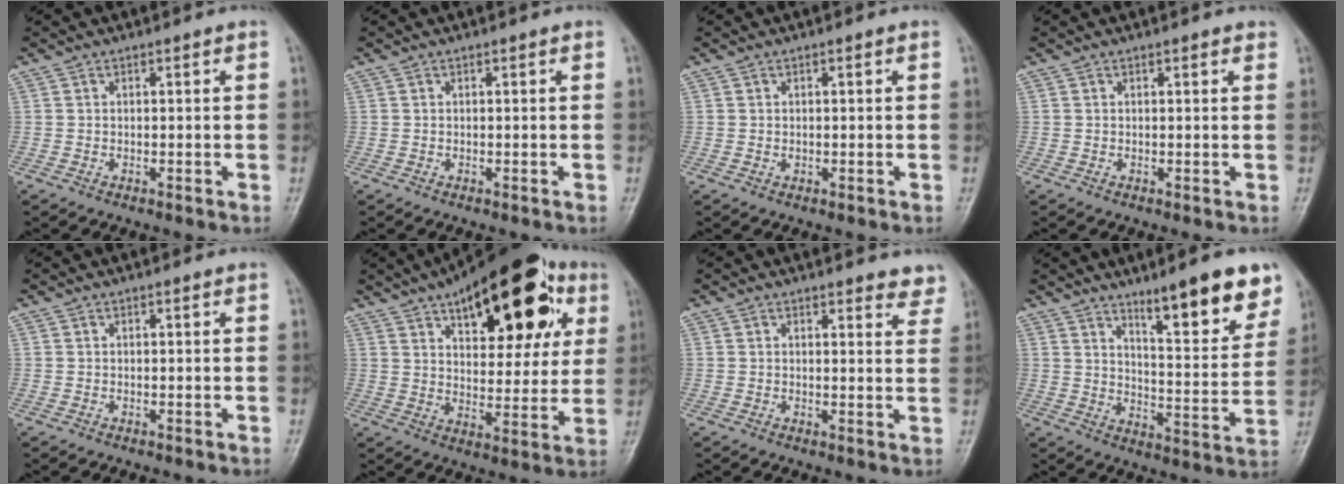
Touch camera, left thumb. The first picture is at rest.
{"total": 0.0}
{"total": 0.7, "force": [0.1, 0.5, 0.5], "torque": [-0.006, 0.001, 0.005]}
{"total": 0.9, "force": [0.6, 0.3, 0.6], "torque": [-0.008, -0.002, 0.006]}
{"total": 0.0}
{"total": 25.7, "force": [12.0, 11.7, 19.5], "torque": [-0.244, -0.002, 0.173]}
{"total": 5.0, "force": [4.4, 1.8, 1.5], "torque": [0.014, -0.022, 0.038]}
{"total": 14.9, "force": [9.7, 3.4, 10.7], "torque": [-0.119, -0.061, 0.148]}